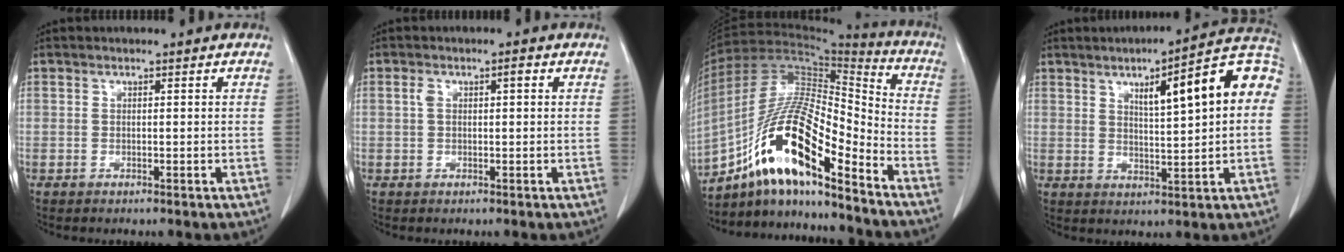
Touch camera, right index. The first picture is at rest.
{"total": 2.4, "force": [0.7, 1.0, 2.1], "torque": [-0.042, 0.018, 0.014]}
{"total": 17.7, "force": [-10.9, 3.0, 13.5], "torque": [-0.261, 0.014, -0.192]}
{"total": 13.5, "force": [3.4, 2.2, 12.9], "torque": [-0.175, 0.033, 0.043]}